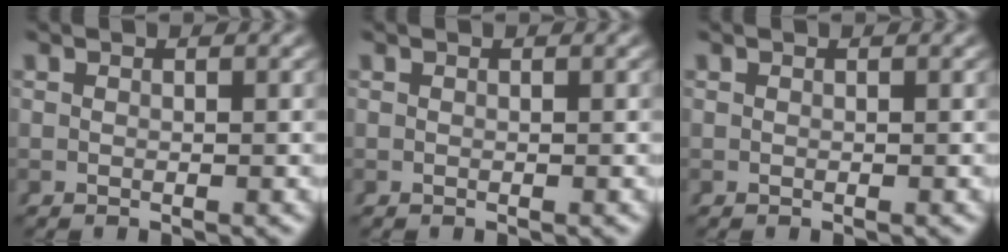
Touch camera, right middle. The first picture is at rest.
{"total": 0.0}
{"total": 0.0}